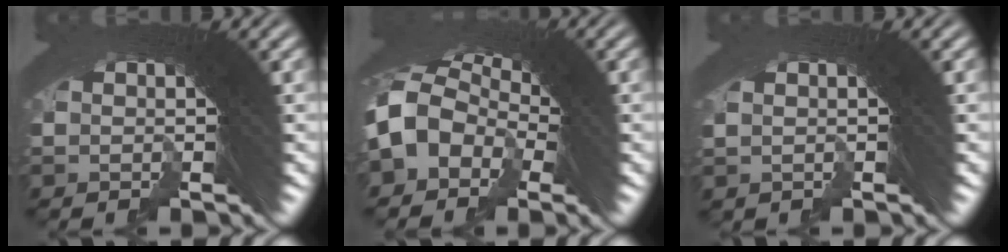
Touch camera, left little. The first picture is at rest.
{"total": 6.5, "force": [0.0, 5.2, 3.9], "torque": [-0.097, -0.008, -0.003]}
{"total": 0.7, "force": [0.5, -0.5, 0.1], "torque": [0.013, 0.006, 0.012]}